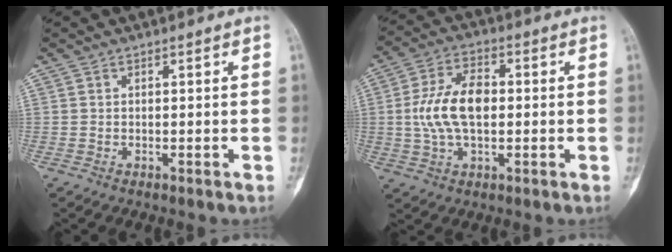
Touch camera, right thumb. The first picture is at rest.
{"total": 11.4, "force": [0.0, 6.3, 9.5], "torque": [-0.184, 0.017, 0.000]}